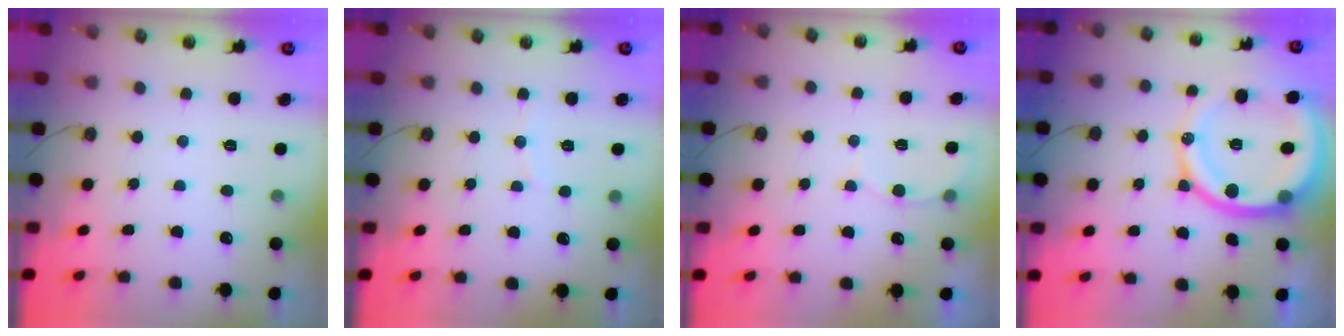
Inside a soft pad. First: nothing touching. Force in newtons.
{"total": 3.5, "press": 3.5, "slide": 0.4}
{"total": 5.0, "press": 5.0, "slide": 0.5}
{"total": 19.4, "press": 19.3, "slide": 2.4}